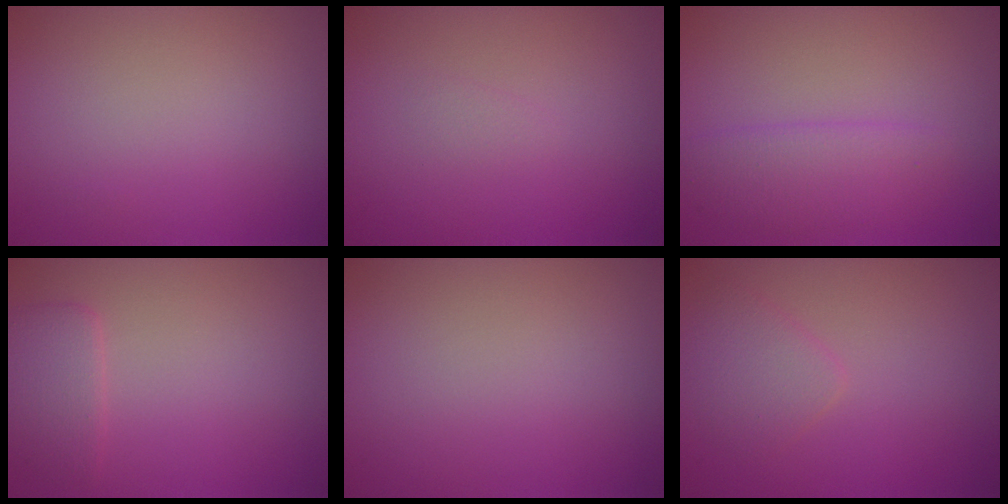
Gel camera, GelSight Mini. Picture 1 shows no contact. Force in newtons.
{"total": 0.5, "press": 0.5, "slide": 0.1}
{"total": 2.6, "press": 2.6, "slide": 0.1}
{"total": 2.0, "press": 2.0, "slide": 0.3}
{"total": 0.0}
{"total": 1.9, "press": 1.9, "slide": 0.1}